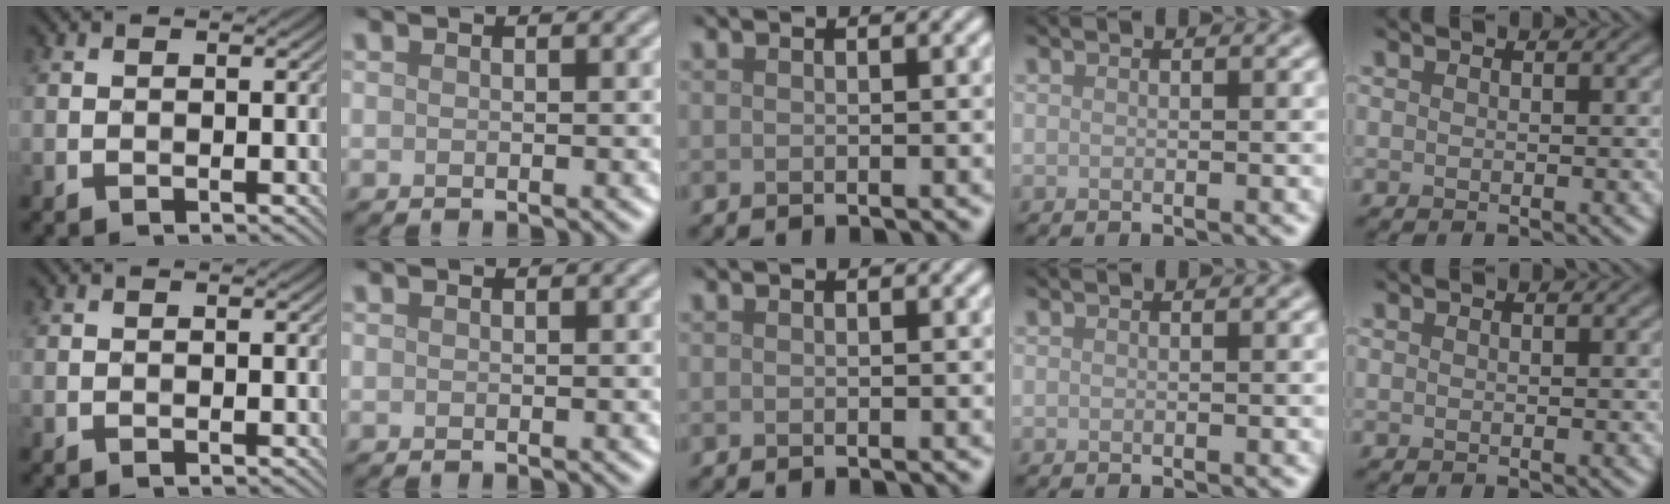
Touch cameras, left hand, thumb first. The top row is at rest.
{}